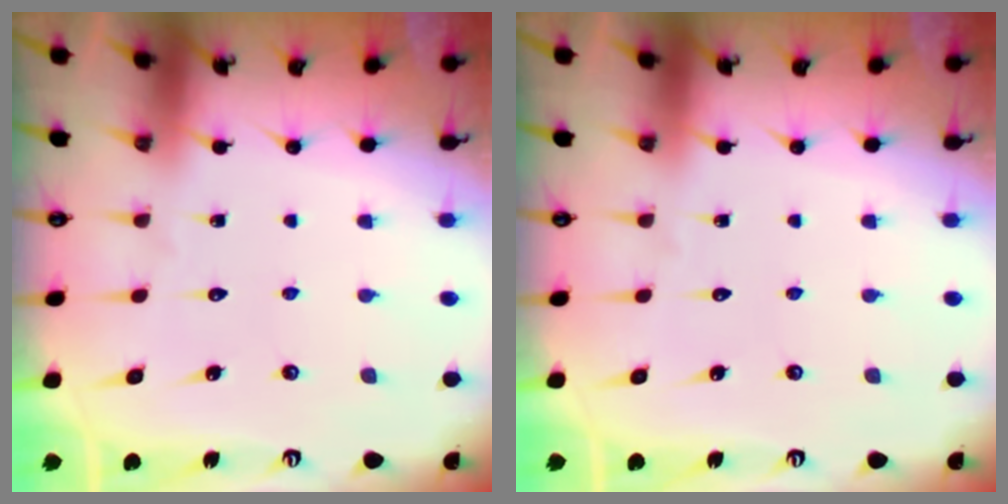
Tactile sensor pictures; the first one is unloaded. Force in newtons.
{"total": 0.0}